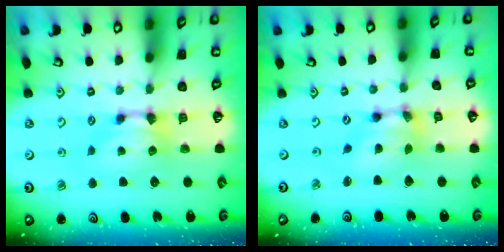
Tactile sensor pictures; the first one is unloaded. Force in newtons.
{"total": 5.3, "press": 4.9, "slide": 2.1}